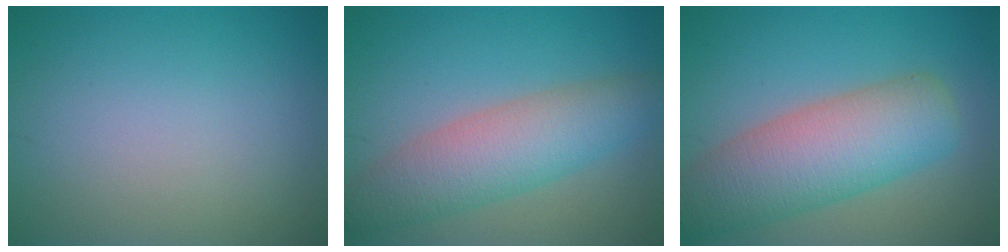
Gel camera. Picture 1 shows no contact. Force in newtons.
{"total": 6.3, "press": 6.3, "slide": 0.4}
{"total": 8.6, "press": 8.6, "slide": 0.5}